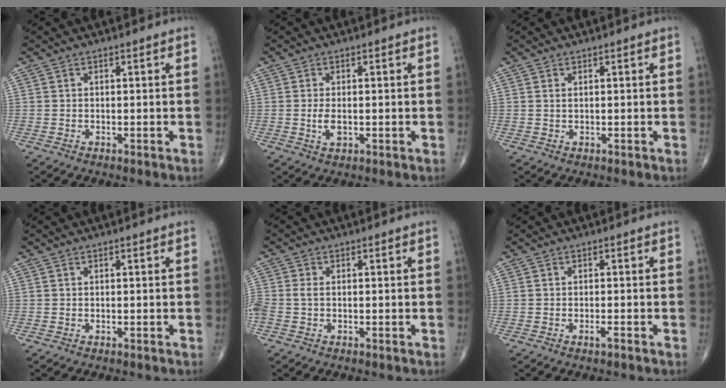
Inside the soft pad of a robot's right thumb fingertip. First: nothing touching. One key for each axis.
{"total": 2.7, "fx": -0.2, "fy": 1.3, "fz": 2.3, "tx": -0.050, "ty": -0.006, "tz": -0.005}
{"total": 0.6, "fx": 0.3, "fy": 0.3, "fz": 0.5, "tx": -0.011, "ty": 0.001, "tz": 0.006}
{"total": 0.0}
{"total": 2.4, "fx": -0.4, "fy": 1.5, "fz": 1.9, "tx": -0.055, "ty": 0.003, "tz": -0.010}
{"total": 1.2, "fx": -0.7, "fy": 0.2, "fz": 0.9, "tx": -0.018, "ty": 0.000, "tz": -0.014}